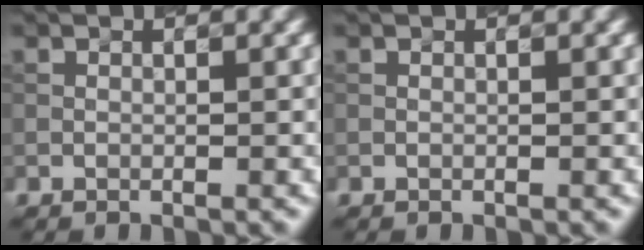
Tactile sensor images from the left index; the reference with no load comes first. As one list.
[{"total": 0.0}]